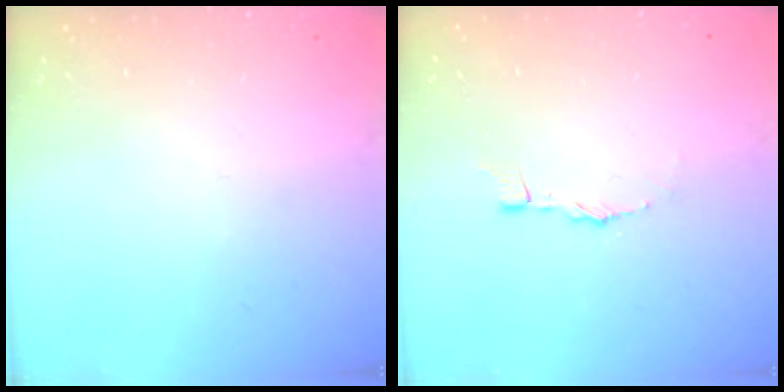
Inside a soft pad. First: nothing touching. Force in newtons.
{"total": 2.5, "press": 2.5, "slide": 0.2}